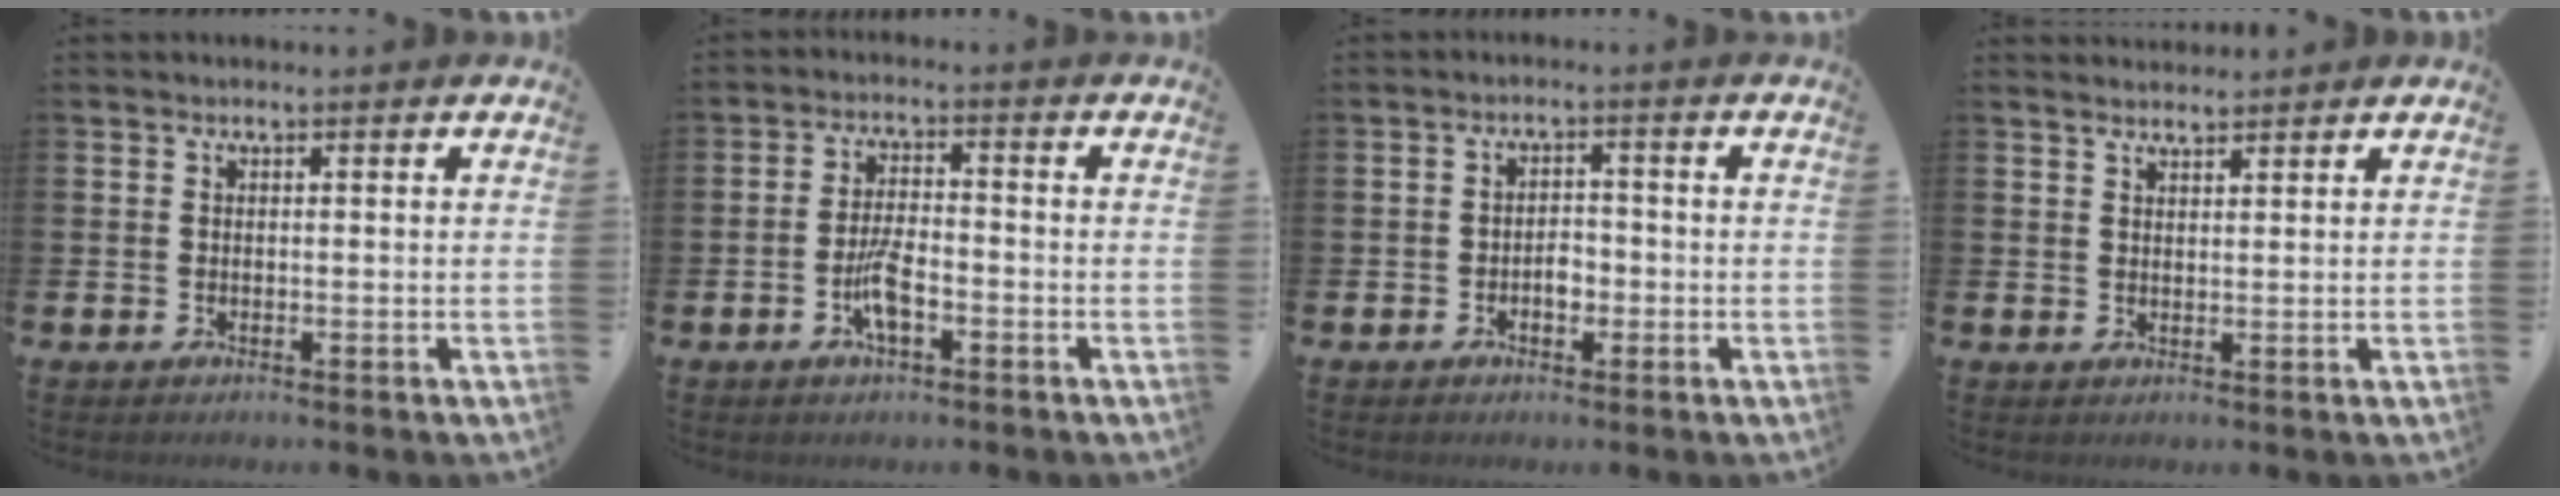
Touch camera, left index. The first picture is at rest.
{"total": 4.7, "force": [-1.7, 1.6, 4.0], "torque": [-0.089, 0.006, -0.034]}
{"total": 2.2, "force": [-0.8, 1.4, 1.5], "torque": [-0.019, 0.003, -0.020]}
{"total": 2.2, "force": [2.2, 0.4, 0.2], "torque": [0.000, -0.010, 0.039]}